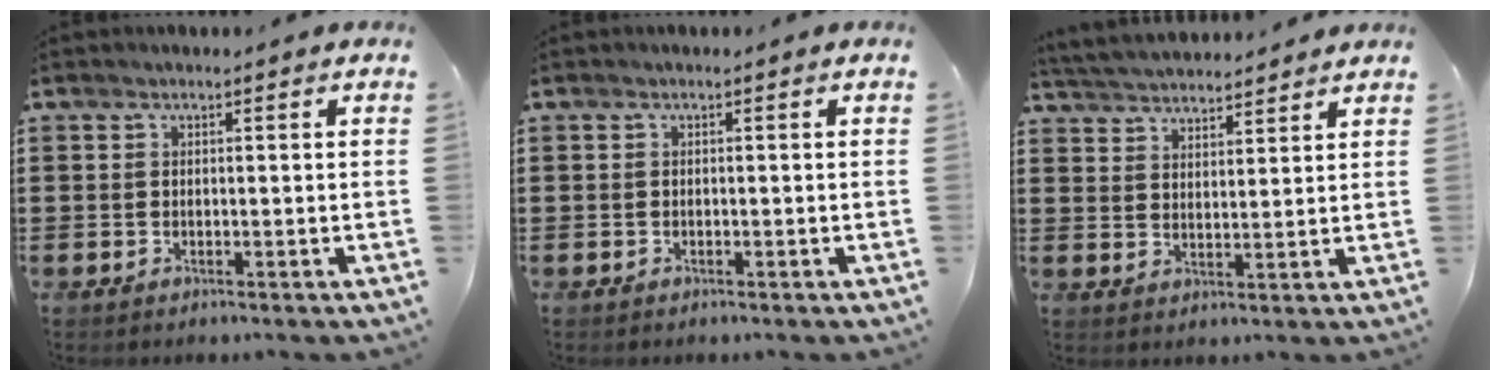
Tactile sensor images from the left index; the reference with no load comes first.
{"total": 0.0}
{"total": 4.0, "force": [3.9, 0.2, 0.1], "torque": [-0.018, -0.016, 0.071]}